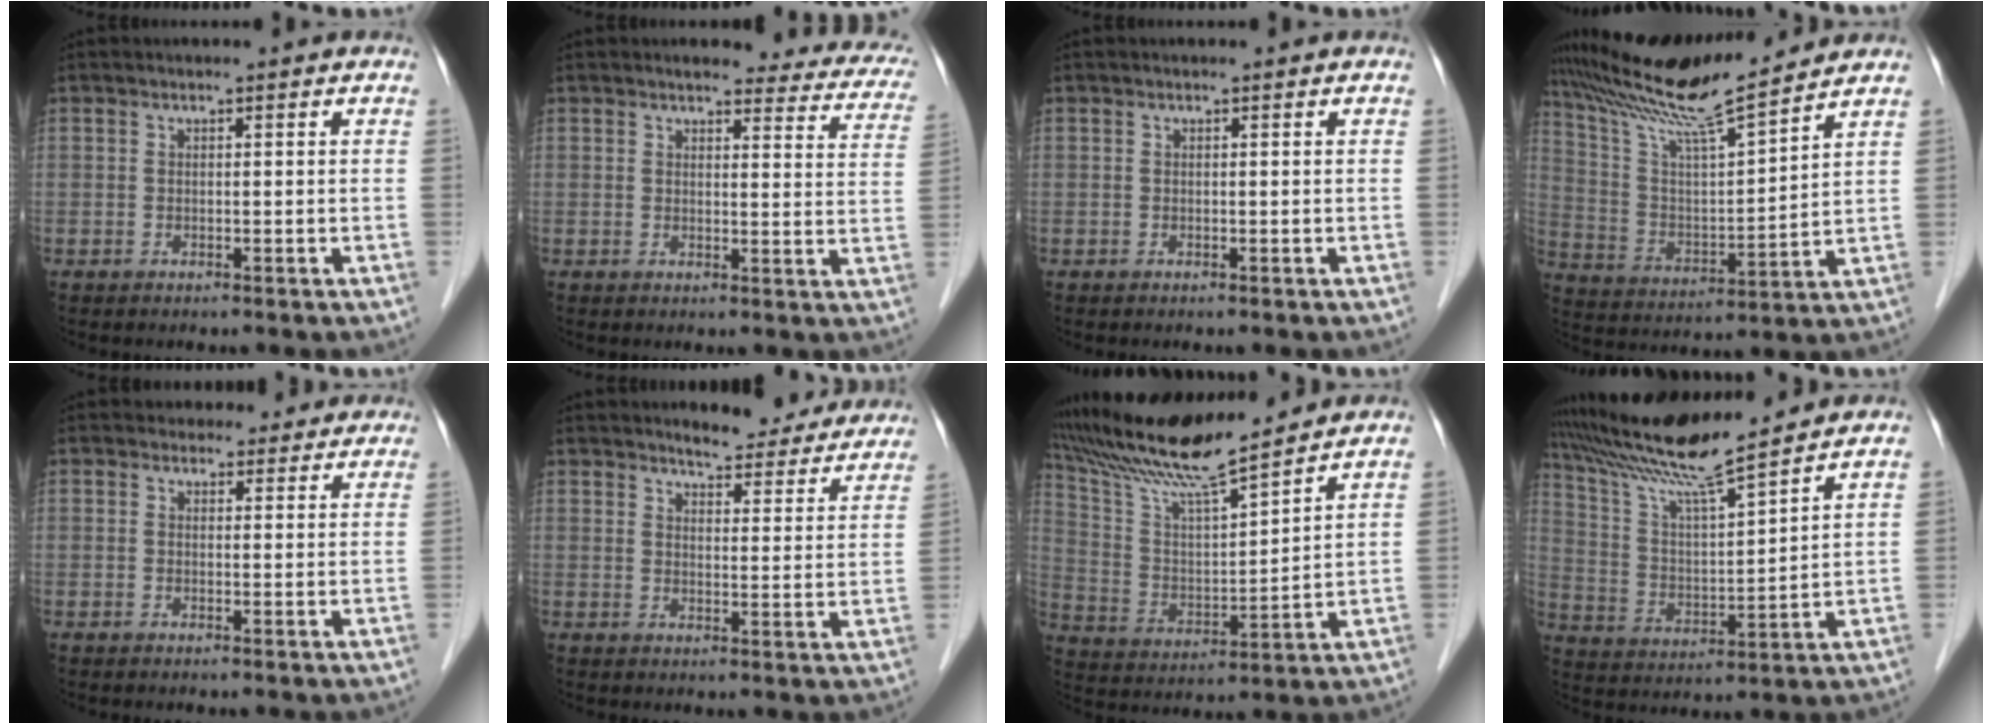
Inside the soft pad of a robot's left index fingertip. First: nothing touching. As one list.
[{"total": 14.7, "force": [13.3, 3.8, 4.9], "torque": [-0.019, -0.025, 0.119]}, {"total": 0.0}, {"total": 14.8, "force": [13.4, -1.4, 6.1], "torque": [-0.131, 0.004, 0.244]}, {"total": 4.3, "force": [3.8, 1.9, 0.3], "torque": [0.005, 0.008, 0.041]}, {"total": 10.6, "force": [10.0, 2.3, 2.7], "torque": [-0.020, -0.012, 0.114]}, {"total": 15.3, "force": [13.7, -0.4, 6.8], "torque": [-0.141, 0.009, 0.253]}, {"total": 13.9, "force": [12.5, -1.3, 6.1], "torque": [-0.127, 0.008, 0.231]}]